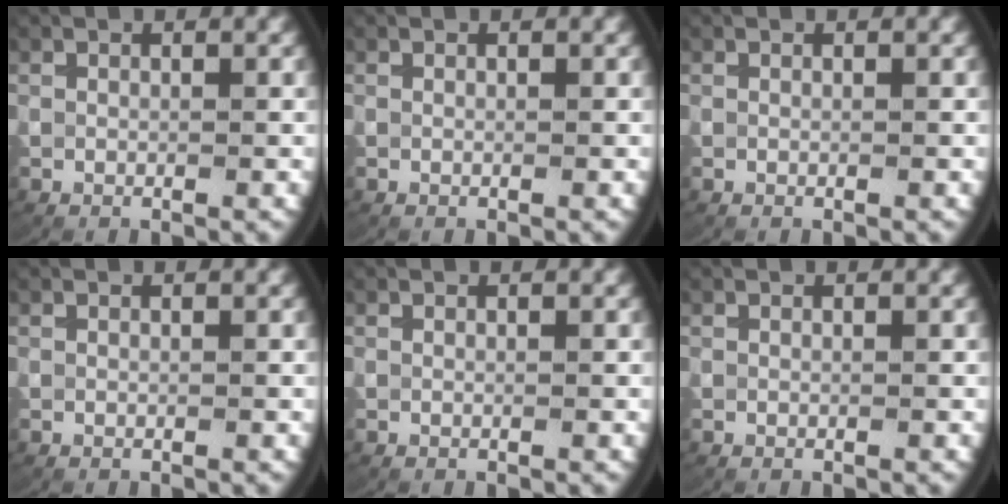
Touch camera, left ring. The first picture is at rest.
{"total": 0.0}
{"total": 0.0}
{"total": 0.0}
{"total": 0.0}
{"total": 0.0}